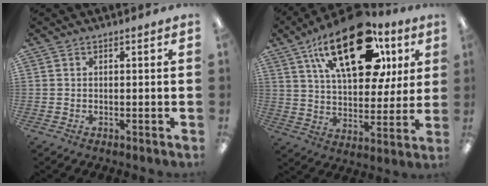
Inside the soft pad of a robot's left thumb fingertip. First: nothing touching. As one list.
[{"total": 26.8, "force": [13.0, 13.5, 19.3], "torque": [-0.283, -0.044, 0.215]}]